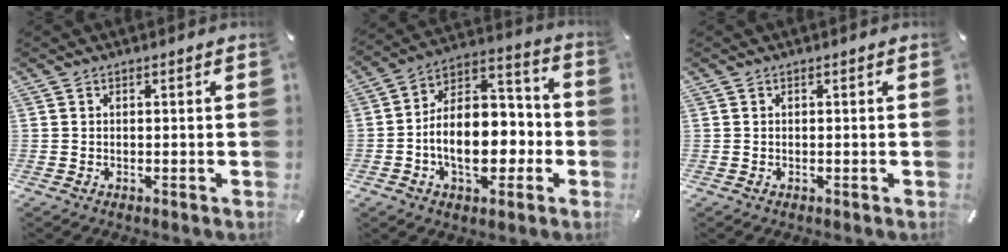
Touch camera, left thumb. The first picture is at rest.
{"total": 16.2, "force": [-4.2, 11.1, 11.0], "torque": [-0.167, 0.009, -0.072]}
{"total": 0.0}